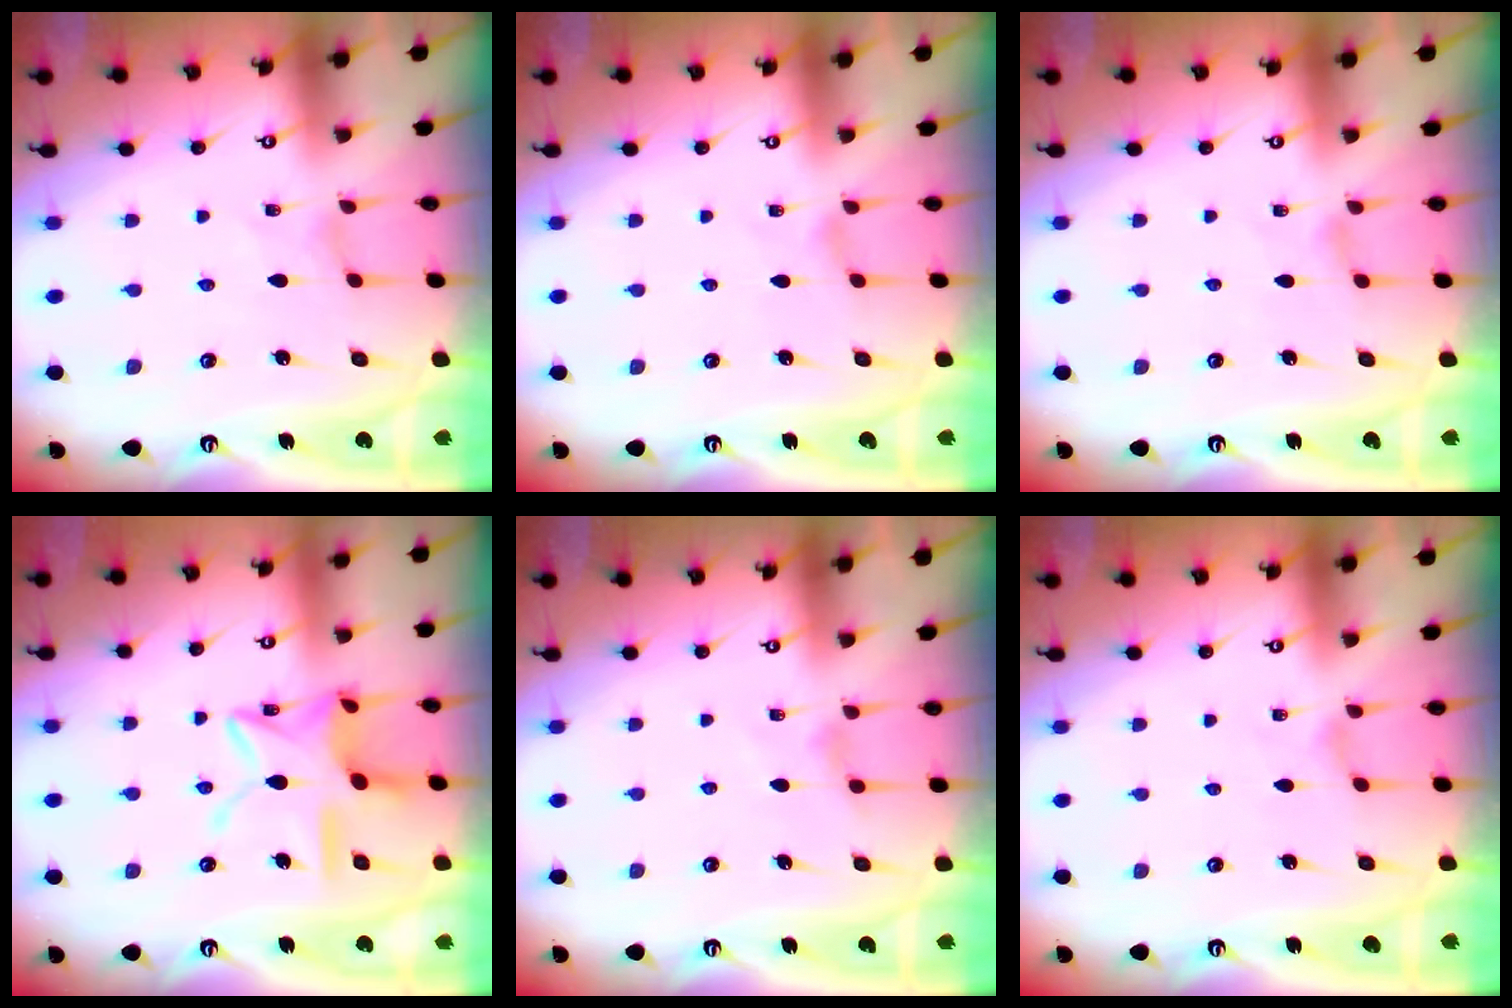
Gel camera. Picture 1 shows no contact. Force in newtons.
{"total": 0.0}
{"total": 0.0}
{"total": 13.9, "press": 13.9, "slide": 0.9}
{"total": 2.4, "press": 2.3, "slide": 0.4}
{"total": 0.0}